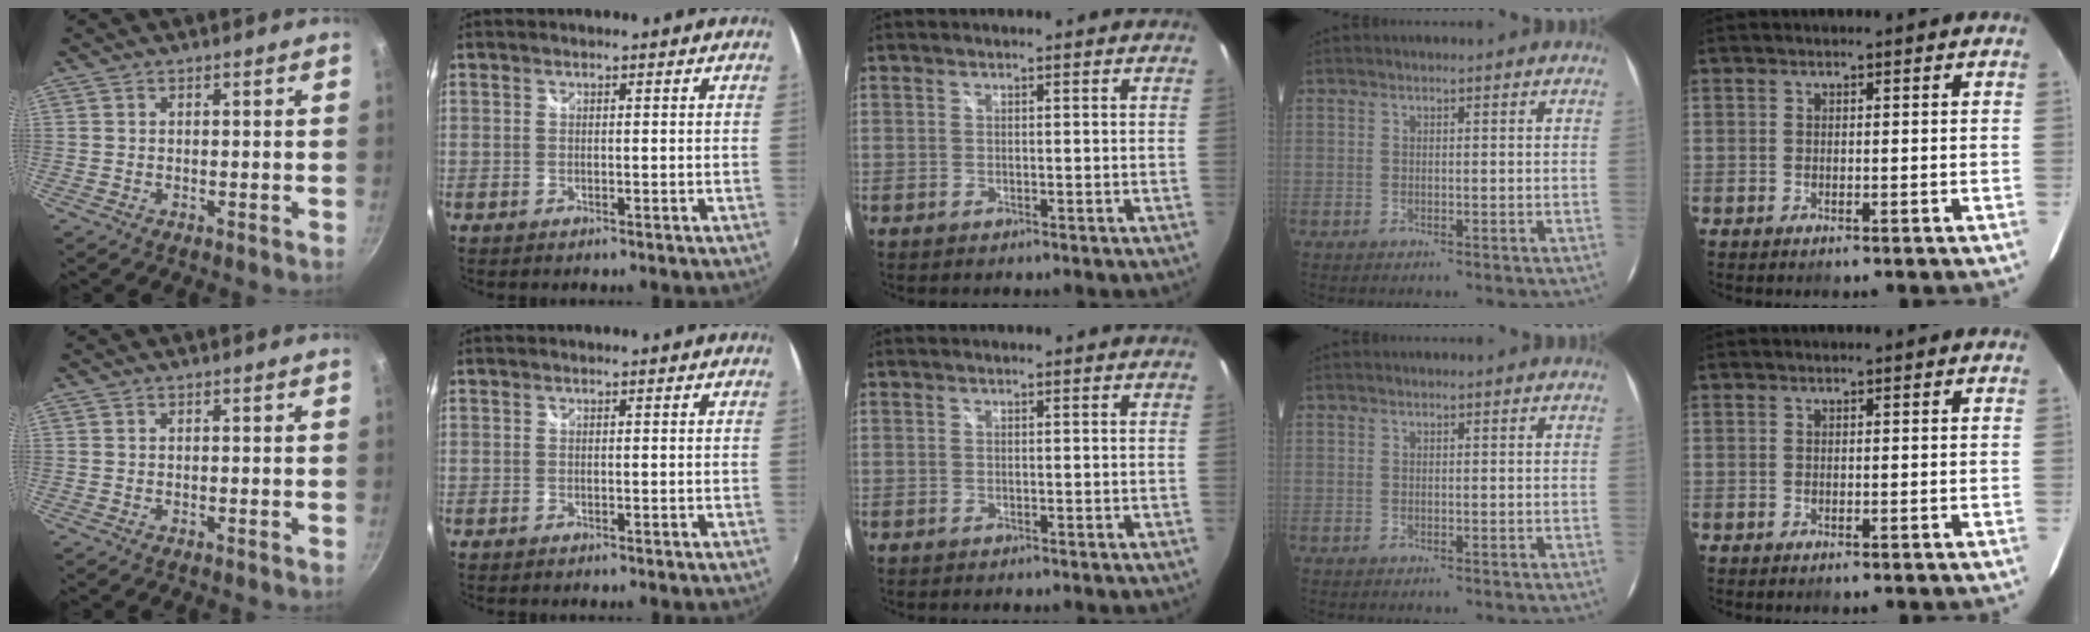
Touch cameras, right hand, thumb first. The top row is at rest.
{}